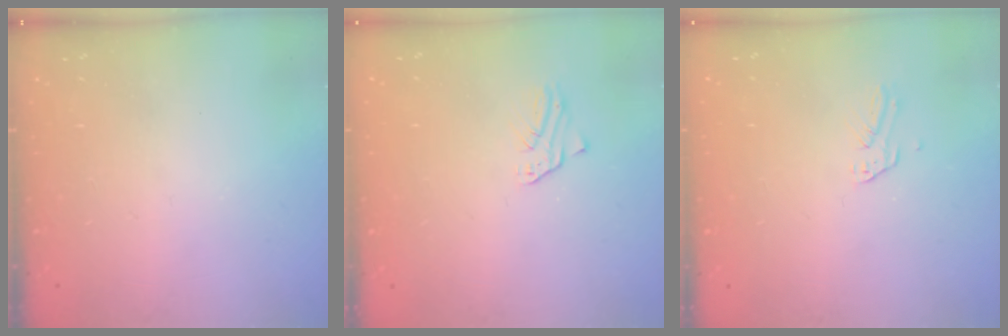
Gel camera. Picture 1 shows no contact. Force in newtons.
{"total": 1.5, "press": 1.5, "slide": 0.1}
{"total": 2.7, "press": 2.7, "slide": 0.1}